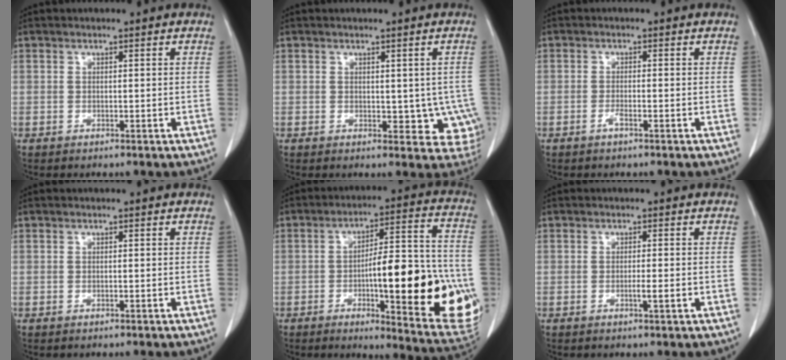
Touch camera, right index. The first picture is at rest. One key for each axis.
{"total": 5.8, "fx": -0.2, "fy": 3.9, "fz": 4.3, "tx": -0.016, "ty": 0.000, "tz": 0.004}
{"total": 1.3, "fx": -0.7, "fy": 0.0, "fz": 1.0, "tx": -0.020, "ty": 0.001, "tz": -0.014}
{"total": 0.0}
{"total": 24.6, "fx": -4.8, "fy": 4.9, "fz": 23.6, "tx": -0.266, "ty": 0.011, "tz": -0.050}
{"total": 1.7, "fx": -0.5, "fy": -0.1, "fz": 1.6, "tx": -0.030, "ty": -0.001, "tz": -0.006}